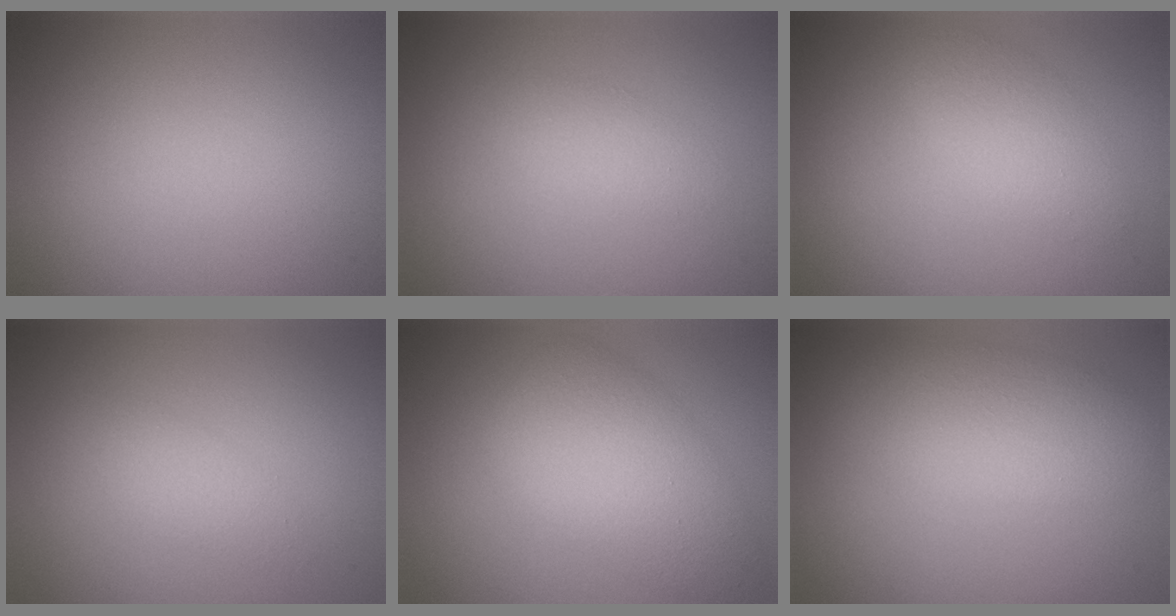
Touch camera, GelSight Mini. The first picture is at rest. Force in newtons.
{"total": 1.6, "press": 1.6, "slide": 0.0}
{"total": 2.4, "press": 2.4, "slide": 0.1}
{"total": 1.7, "press": 1.7, "slide": 0.1}
{"total": 6.5, "press": 6.5, "slide": 0.1}
{"total": 5.1, "press": 5.1, "slide": 0.5}